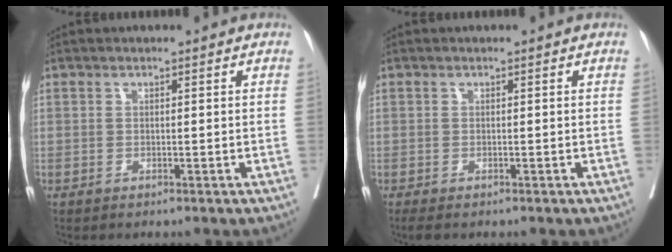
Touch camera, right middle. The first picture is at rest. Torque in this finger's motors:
{"motor_torque": [0.28, -0.24, 0.01, 0.03]}